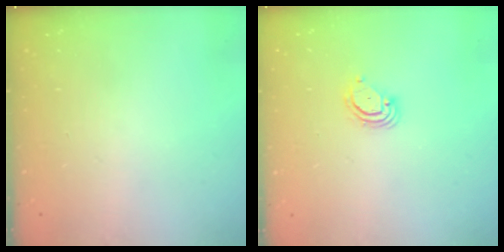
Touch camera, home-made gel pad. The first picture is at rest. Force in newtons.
{"total": 3.5, "press": 3.5, "slide": 0.3}